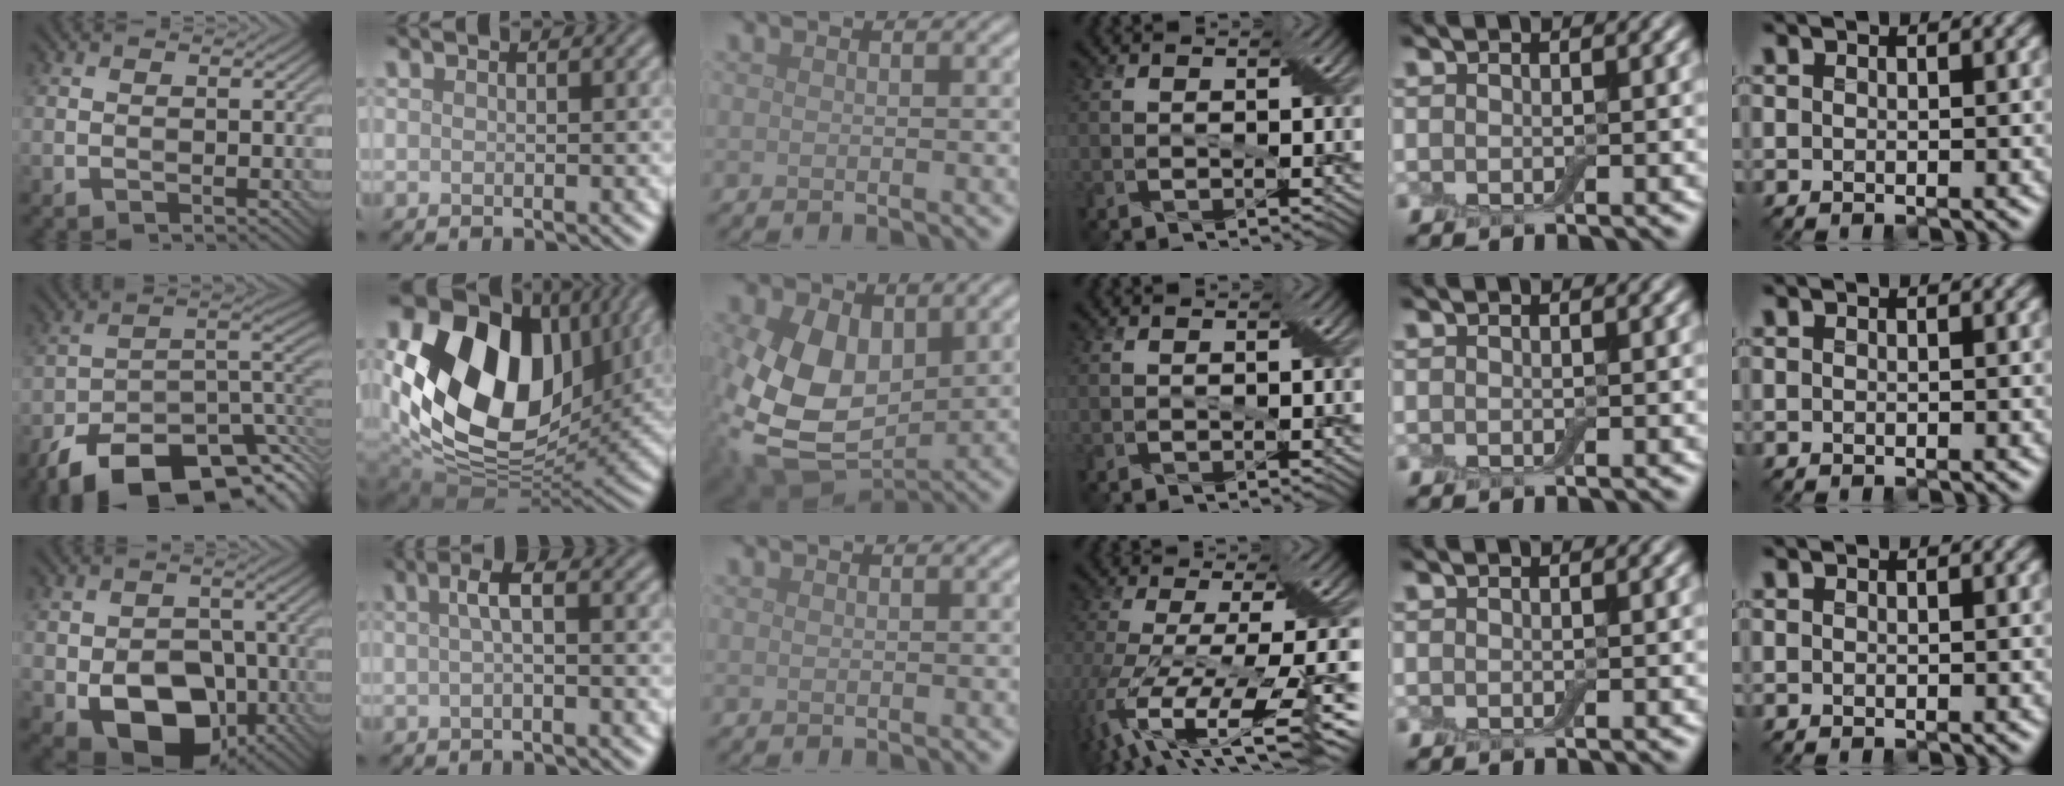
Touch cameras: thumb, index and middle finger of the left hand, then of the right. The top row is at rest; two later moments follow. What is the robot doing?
{"motion": "peel", "object": "duck tape"}